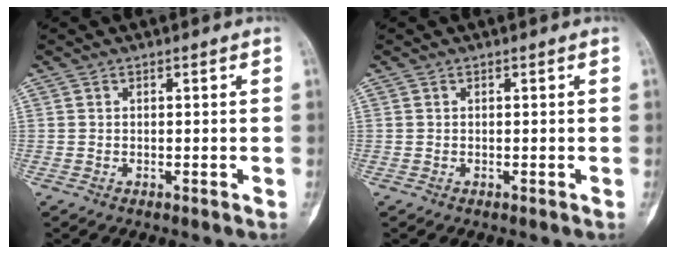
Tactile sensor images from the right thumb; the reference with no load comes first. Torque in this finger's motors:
{"motor_torque": [0.03, 0.03, 0.06, -0.06, 0.00]}